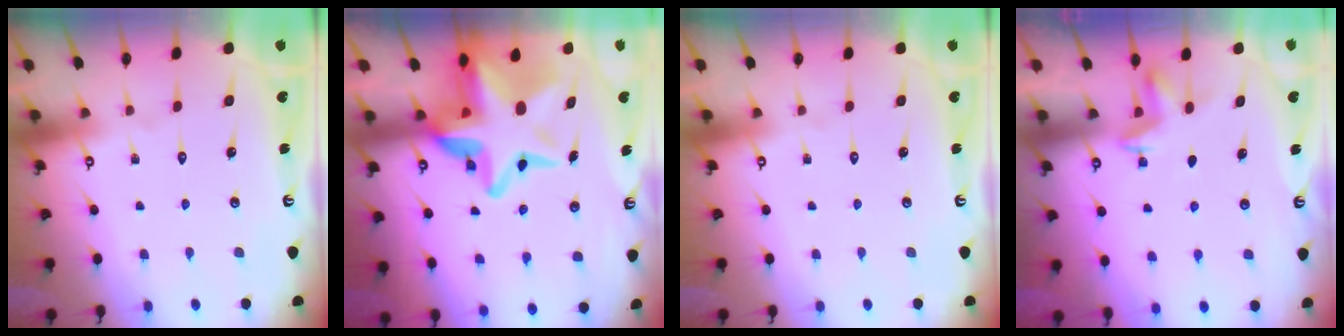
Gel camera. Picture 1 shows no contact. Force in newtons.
{"total": 17.5, "press": 16.9, "slide": 4.3}
{"total": 0.0}
{"total": 3.2, "press": 3.1, "slide": 0.4}